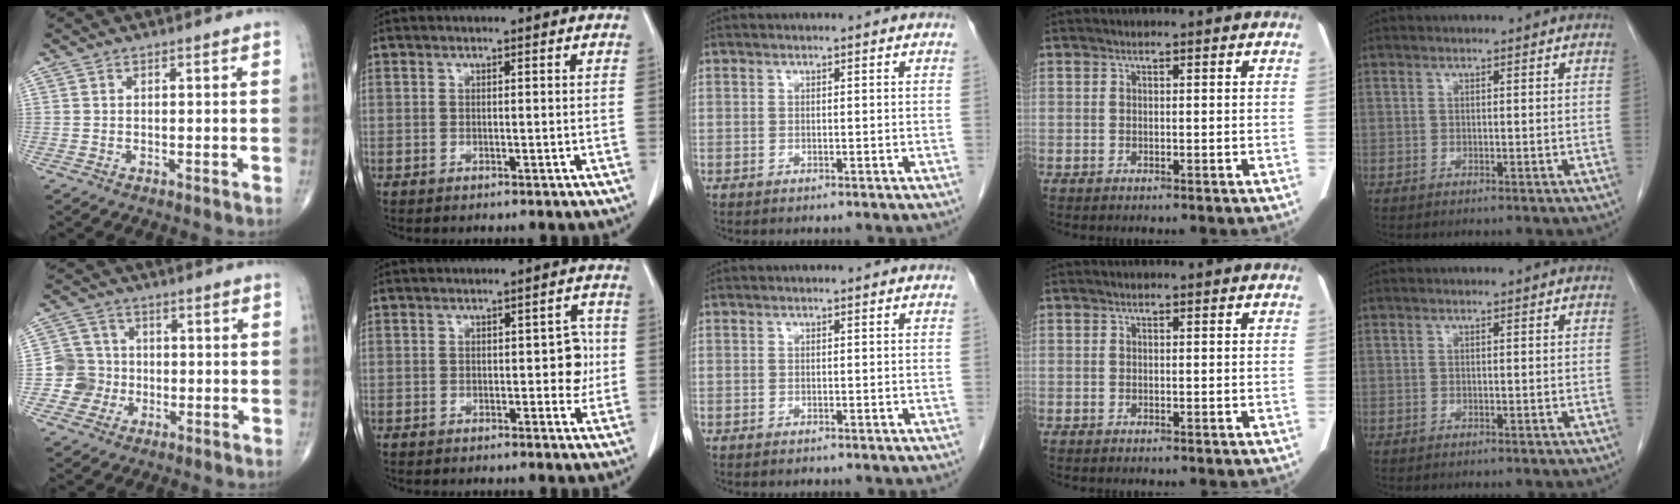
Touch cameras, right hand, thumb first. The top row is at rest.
{"thumb": {"total": 6.4, "force": [-1.5, 6.2, 0.4], "torque": [0.029, 0.016, -0.036]}, "index": {"total": 4.0, "force": [-0.2, 2.0, 3.5], "torque": [-0.036, 0.017, -0.001]}, "middle": {"total": 0.5, "force": [-0.4, 0.1, 0.2], "torque": [-0.010, -0.002, -0.005]}}